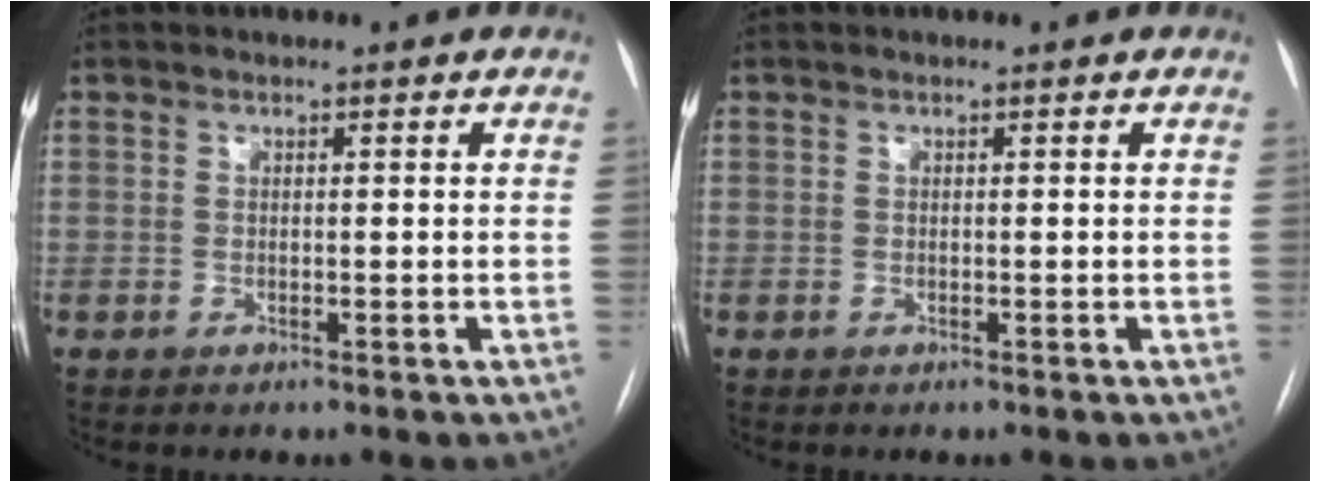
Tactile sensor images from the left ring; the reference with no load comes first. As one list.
[{"total": 0.0}]